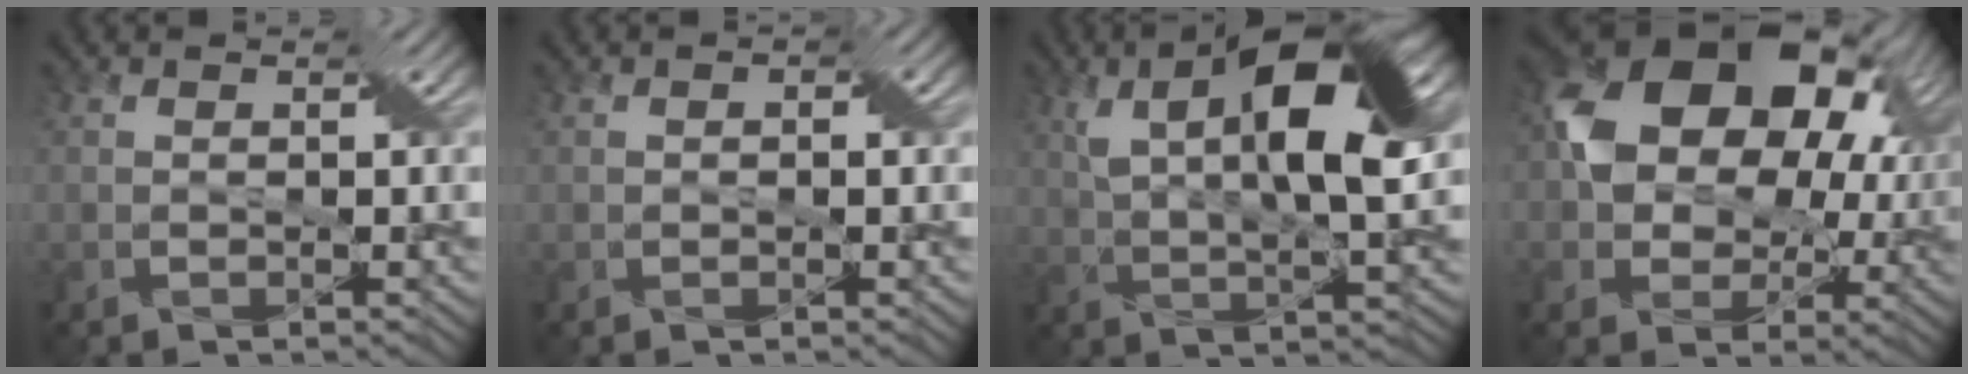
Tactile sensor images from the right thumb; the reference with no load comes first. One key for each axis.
{"total": 1.1, "fx": 0.1, "fy": 0.6, "fz": 1.0, "tx": -0.014, "ty": 0.003, "tz": 0.001}
{"total": 13.1, "fx": 4.4, "fy": 4.5, "fz": 11.4, "tx": -0.198, "ty": 0.002, "tz": 0.078}
{"total": 17.1, "fx": 4.5, "fy": 12.2, "fz": 11.1, "tx": -0.203, "ty": 0.015, "tz": 0.090}